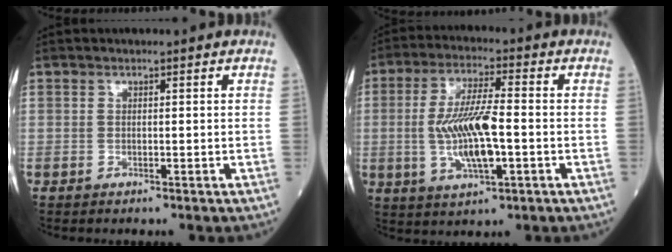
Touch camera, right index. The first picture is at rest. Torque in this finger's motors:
{"motor_torque": [0.56, -0.14, 0.37, 0.21]}